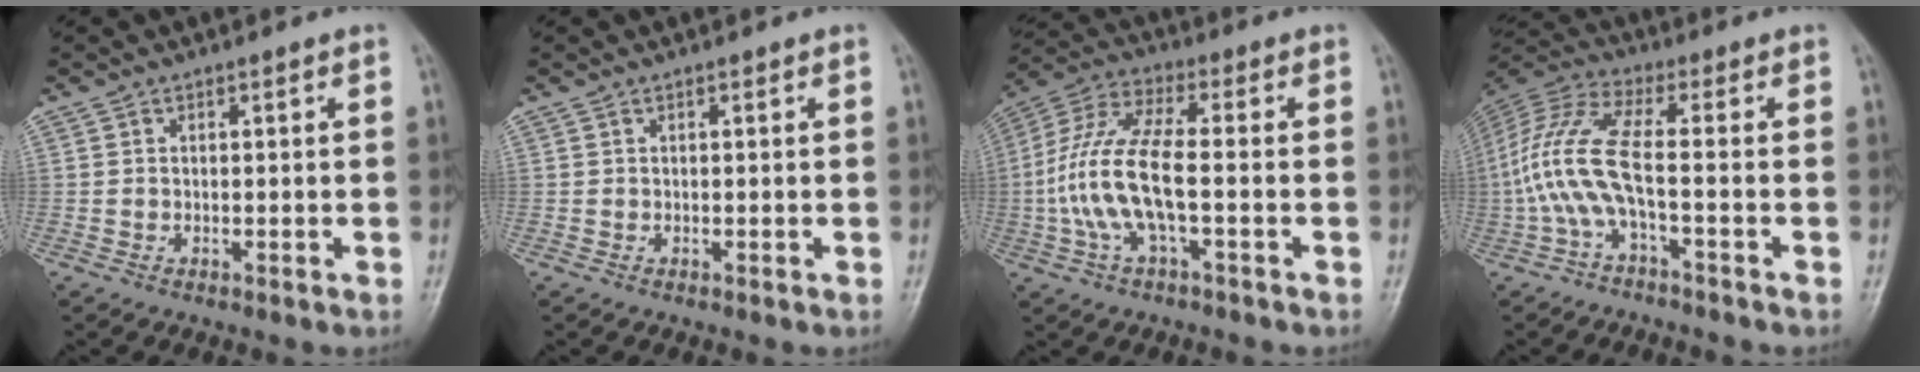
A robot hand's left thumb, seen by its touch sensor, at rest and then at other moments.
{"total": 0.0}
{"total": 13.2, "force": [-2.2, 4.5, 12.2], "torque": [-0.276, 0.034, -0.045]}
{"total": 11.6, "force": [-2.8, 2.7, 11.0], "torque": [-0.269, 0.040, -0.063]}